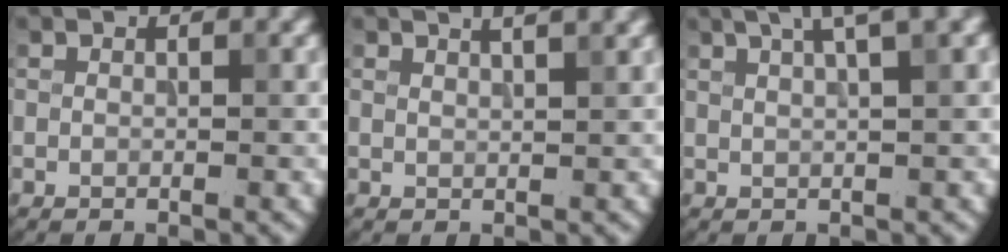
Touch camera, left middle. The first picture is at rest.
{"total": 4.0, "force": [2.7, 1.6, 2.5], "torque": [-0.001, 0.025, 0.005]}
{"total": 5.4, "force": [3.2, 1.4, 4.1], "torque": [-0.043, 0.024, 0.029]}